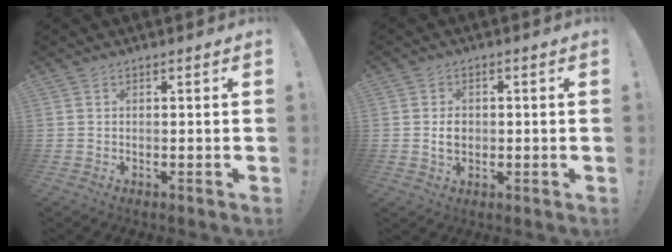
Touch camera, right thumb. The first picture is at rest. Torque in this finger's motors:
{"motor_torque": [0.26, -0.05, -0.04, 0.05, 0.09]}